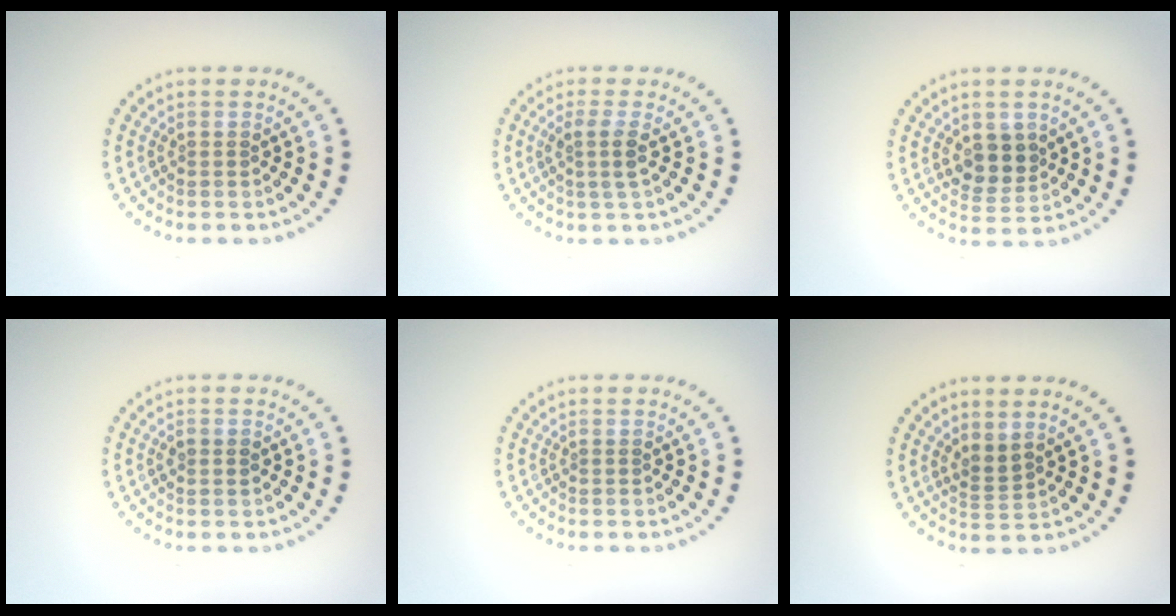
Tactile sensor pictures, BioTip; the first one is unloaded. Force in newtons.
{"total": 1.9, "press": 1.6, "slide": 1.1}
{"total": 3.0, "press": 2.8, "slide": 1.2}
{"total": 0.9, "press": 0.9, "slide": 0.1}
{"total": 0.0}
{"total": 1.7, "press": 1.2, "slide": 1.1}